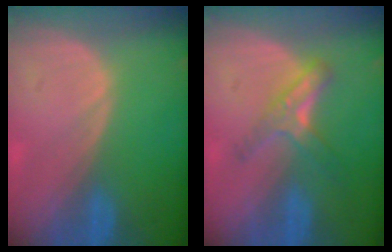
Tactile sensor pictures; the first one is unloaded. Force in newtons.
{"total": 5.6, "press": 4.9, "slide": 2.6}